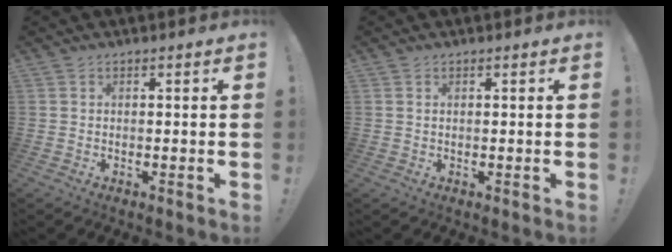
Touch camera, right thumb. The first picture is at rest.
{"total": 0.6, "force": [0.4, 0.2, 0.4], "torque": [-0.015, 0.003, 0.008]}